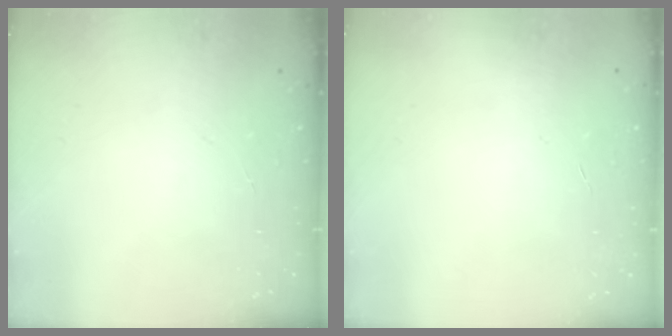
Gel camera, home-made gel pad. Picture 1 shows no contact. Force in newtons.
{"total": 0.0}